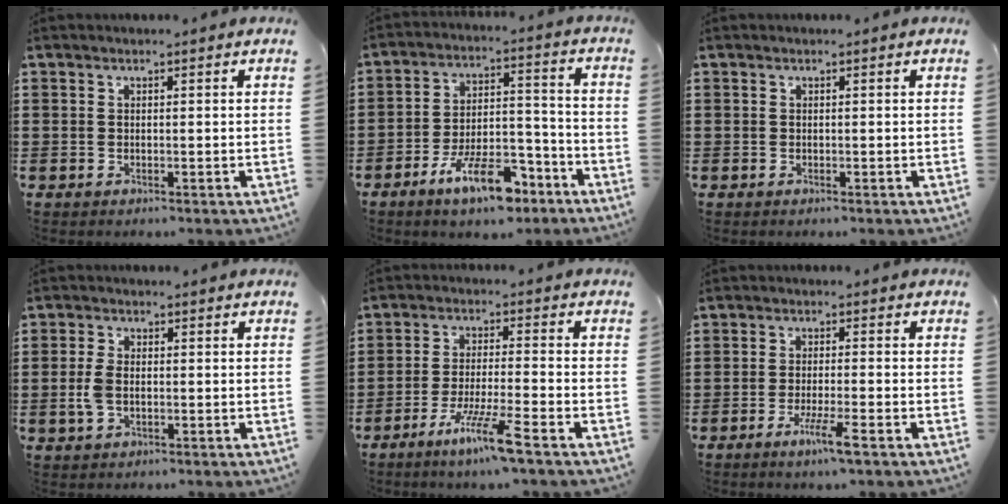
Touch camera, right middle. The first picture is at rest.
{"total": 10.9, "force": [-7.4, 3.6, 7.2], "torque": [-0.127, 0.023, -0.135]}
{"total": 0.0}
{"total": 3.5, "force": [-0.5, 2.0, 2.9], "torque": [-0.078, -0.002, -0.016]}
{"total": 7.7, "force": [-5.3, 0.0, 5.6], "torque": [-0.107, -0.010, -0.099]}
{"total": 4.6, "force": [-2.7, 0.2, 3.7], "torque": [-0.065, -0.009, -0.046]}